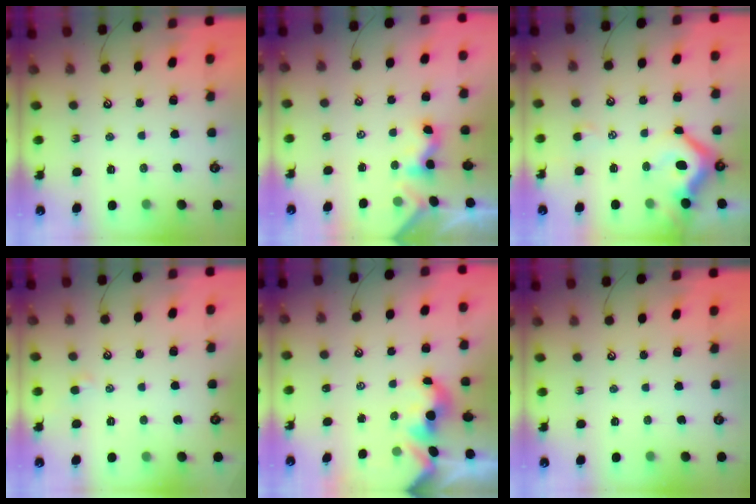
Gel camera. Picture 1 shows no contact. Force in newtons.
{"total": 1.6, "press": 1.5, "slide": 0.5}
{"total": 7.1, "press": 6.9, "slide": 1.5}
{"total": 1.8, "press": 1.7, "slide": 0.3}
{"total": 1.7, "press": 1.6, "slide": 0.3}
{"total": 0.0}